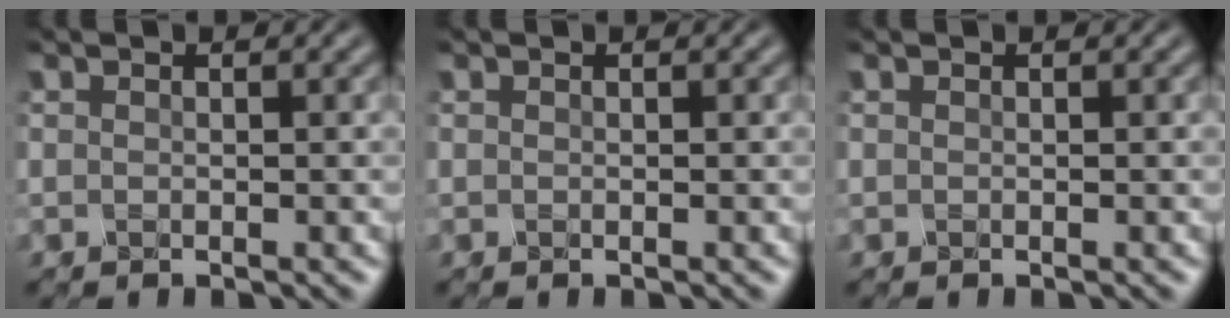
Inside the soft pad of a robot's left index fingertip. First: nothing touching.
{"total": 0.0}
{"total": 0.0}